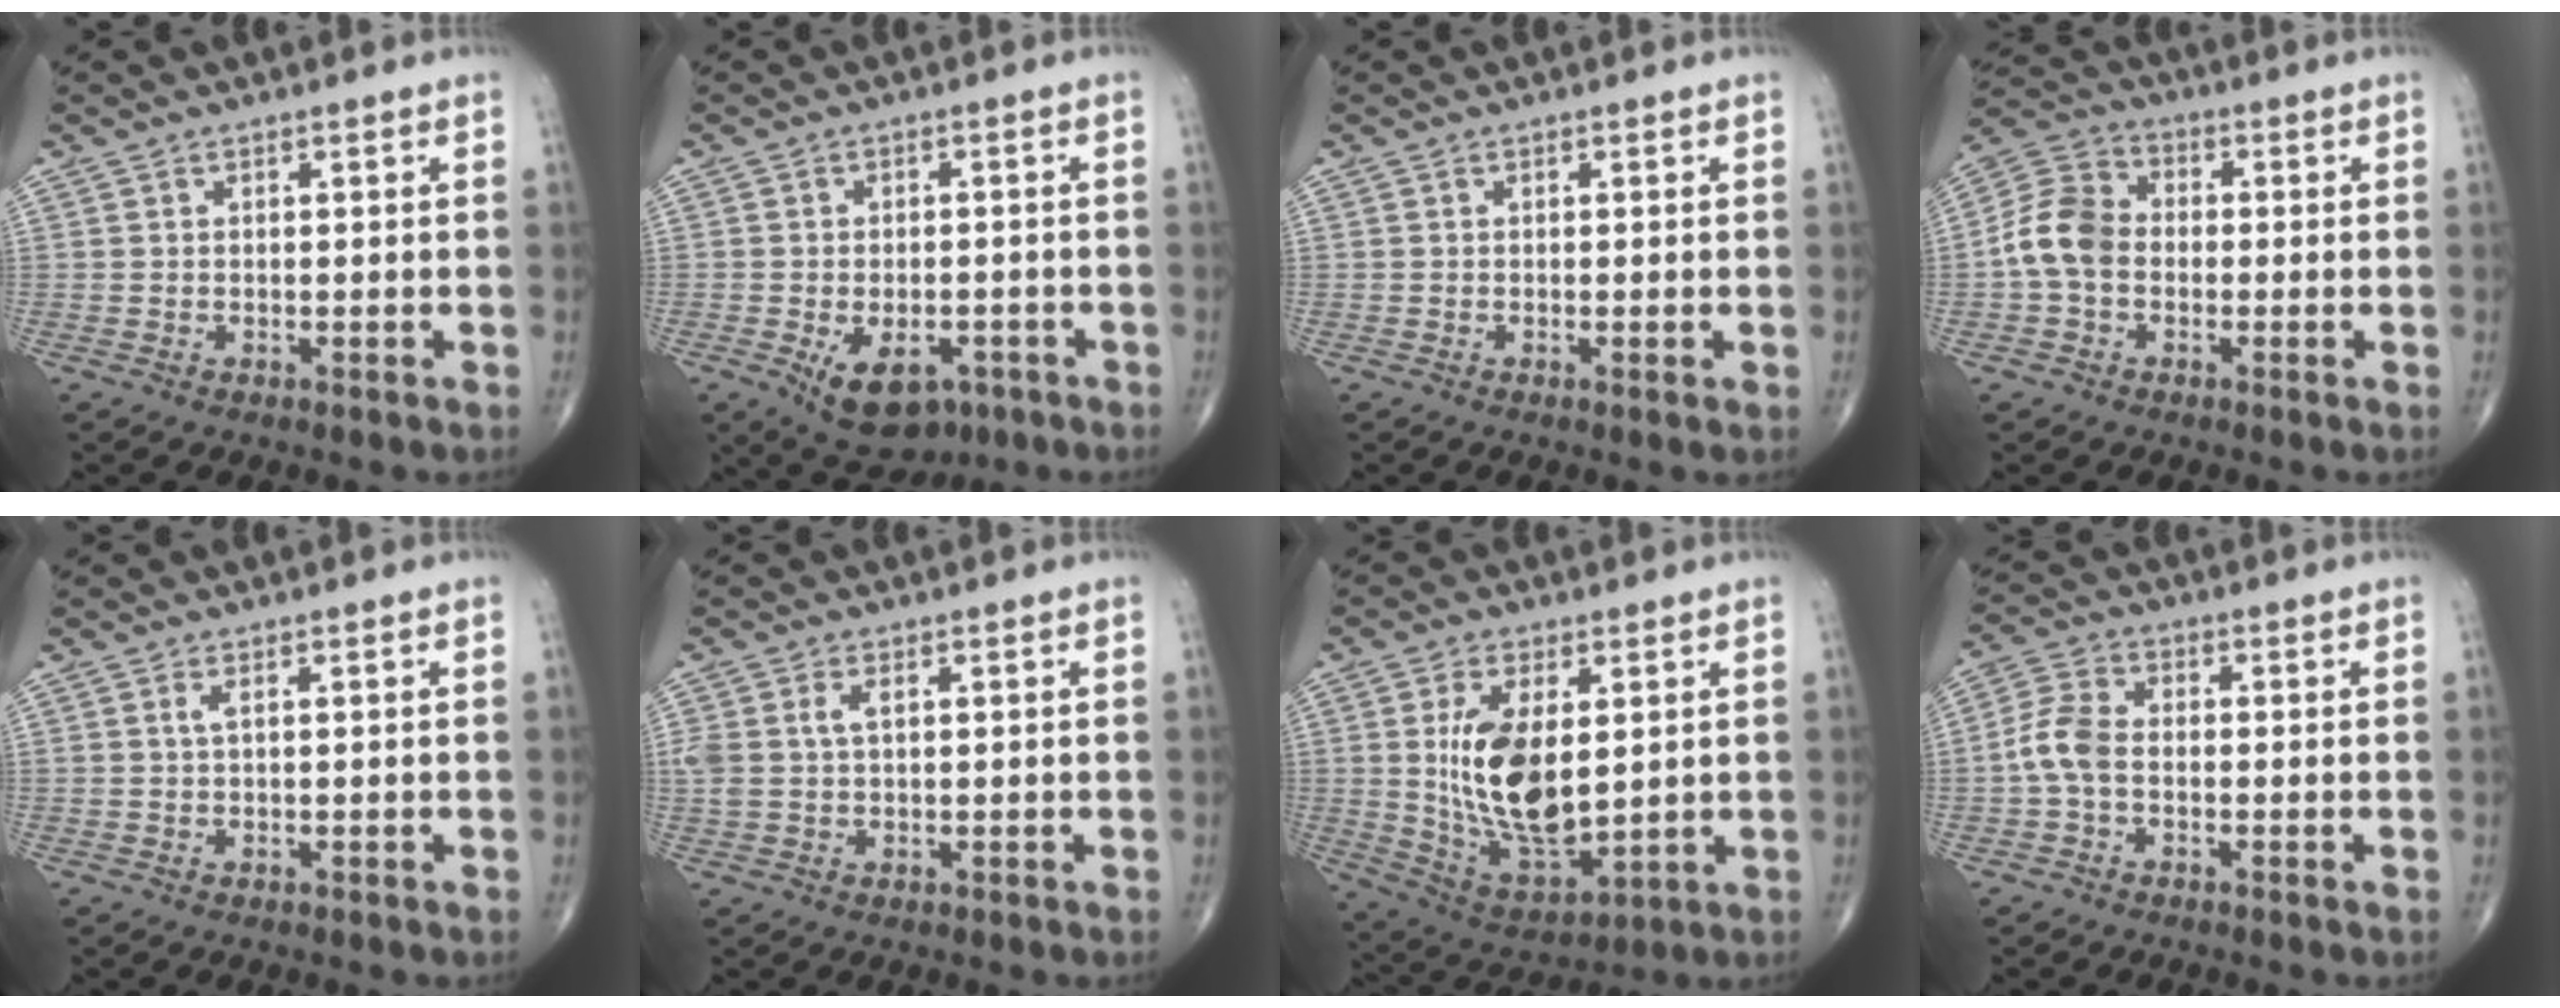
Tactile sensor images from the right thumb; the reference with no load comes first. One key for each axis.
{"total": 9.7, "fx": -4.4, "fy": 5.7, "fz": 6.5, "tx": -0.087, "ty": 0.009, "tz": -0.055}
{"total": 0.8, "fx": -0.1, "fy": 0.0, "fz": 0.8, "tx": -0.018, "ty": -0.004, "tz": -0.002}
{"total": 9.1, "fx": -1.2, "fy": 6.9, "fz": 5.8, "tx": -0.106, "ty": 0.029, "tz": -0.039}
{"total": 1.0, "fx": 0.4, "fy": 0.1, "fz": 0.9, "tx": -0.024, "ty": 0.003, "tz": 0.008}
{"total": 3.5, "fx": 1.0, "fy": 1.9, "fz": 2.8, "tx": -0.072, "ty": 0.009, "tz": 0.022}
{"total": 15.8, "fx": 2.0, "fy": 8.0, "fz": 13.5, "tx": -0.232, "ty": -0.022, "tz": 0.054}
{"total": 6.1, "fx": -1.0, "fy": 3.7, "fz": 4.7, "tx": -0.103, "ty": 0.018, "tz": -0.031}